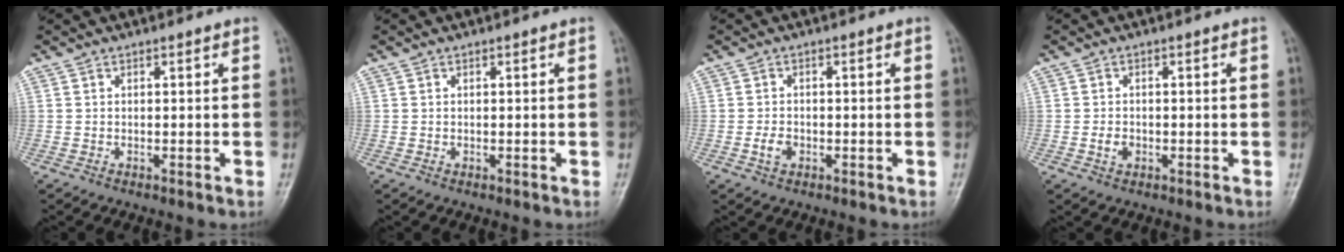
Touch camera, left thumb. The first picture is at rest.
{"total": 0.0}
{"total": 2.8, "force": [-0.9, 2.0, 1.6], "torque": [-0.027, 0.007, -0.018]}
{"total": 2.3, "force": [-0.6, 1.7, 1.3], "torque": [-0.020, 0.005, -0.012]}